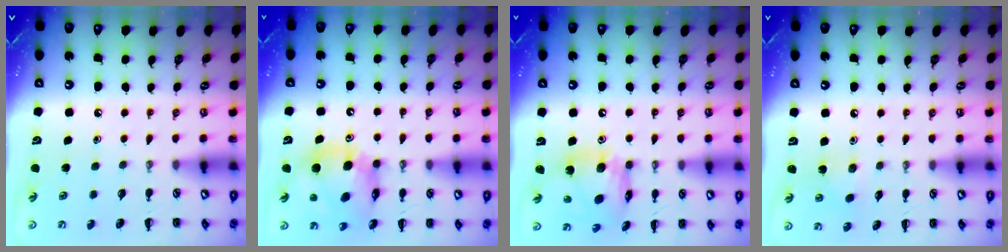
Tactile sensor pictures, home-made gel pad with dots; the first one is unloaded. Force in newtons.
{"total": 11.6, "press": 11.1, "slide": 3.3}
{"total": 14.4, "press": 14.3, "slide": 1.7}
{"total": 4.3, "press": 4.2, "slide": 1.2}